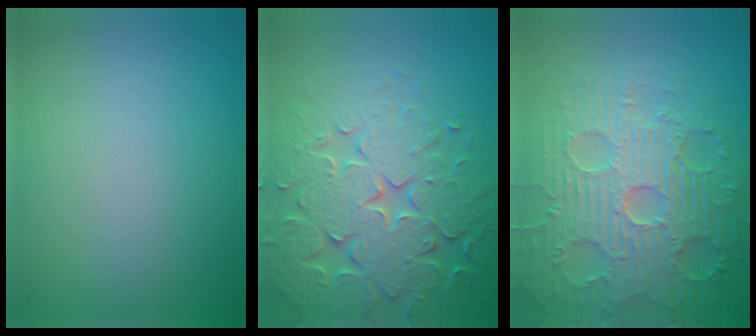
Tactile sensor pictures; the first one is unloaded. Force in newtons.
{"total": 7.8, "press": 7.6, "slide": 1.6}
{"total": 8.9, "press": 6.5, "slide": 6.0}